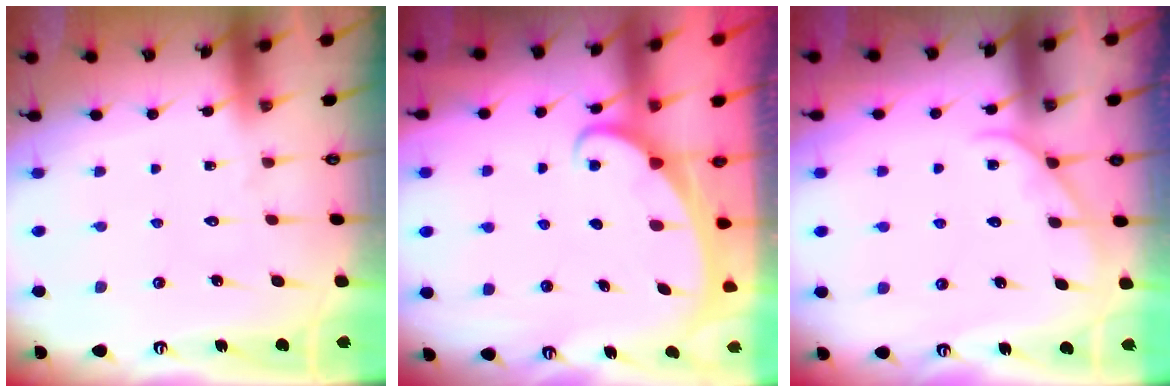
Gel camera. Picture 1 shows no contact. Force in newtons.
{"total": 1.9, "press": 1.9, "slide": 0.1}
{"total": 4.4, "press": 4.4, "slide": 0.4}